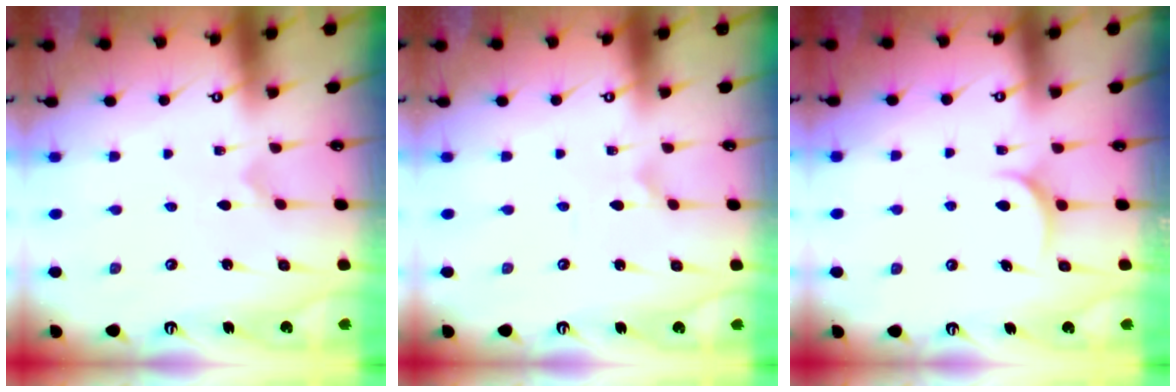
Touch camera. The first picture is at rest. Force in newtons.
{"total": 1.2, "press": 1.2, "slide": 0.0}
{"total": 6.0, "press": 6.0, "slide": 0.2}